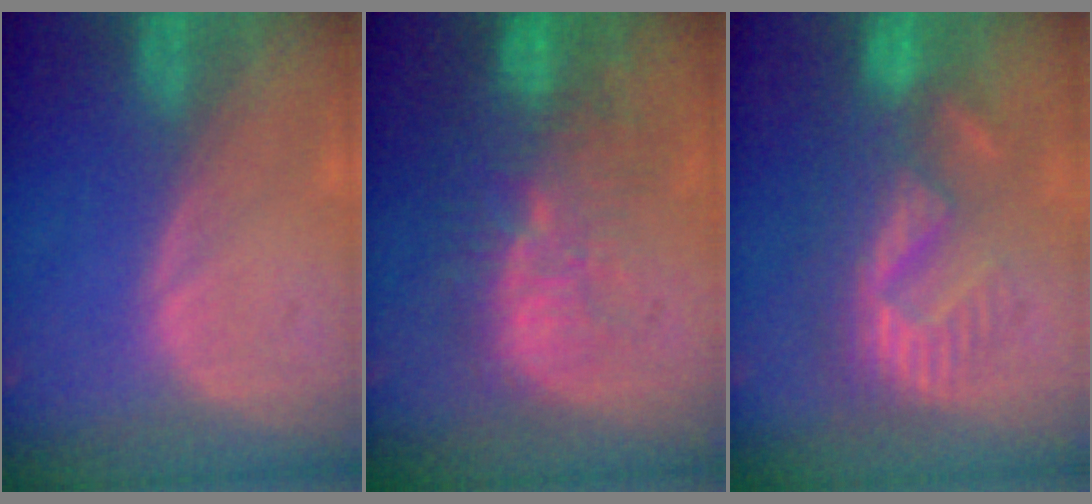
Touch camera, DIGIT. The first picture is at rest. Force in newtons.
{"total": 11.3, "press": 9.9, "slide": 5.4}
{"total": 9.0, "press": 8.4, "slide": 3.2}